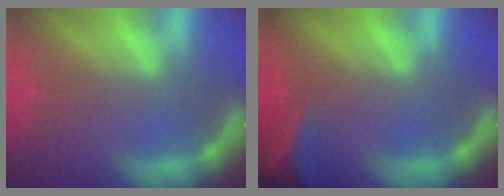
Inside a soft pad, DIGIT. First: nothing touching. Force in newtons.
{"total": 8.0}